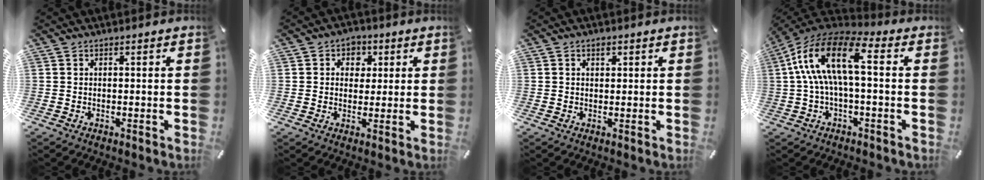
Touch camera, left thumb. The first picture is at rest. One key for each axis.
{"total": 4.7, "fx": 0.8, "fy": 4.4, "fz": 1.6, "tx": -0.017, "ty": 0.004, "tz": 0.009}
{"total": 1.3, "fx": 0.6, "fy": 1.0, "fz": 0.7, "tx": -0.007, "ty": 0.000, "tz": 0.008}
{"total": 15.8, "fx": 1.4, "fy": 7.8, "fz": 13.7, "tx": -0.282, "ty": 0.012, "tz": 0.022}